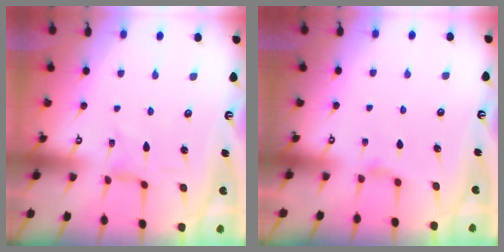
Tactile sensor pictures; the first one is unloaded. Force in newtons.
{"total": 2.3, "press": 2.3, "slide": 0.4}